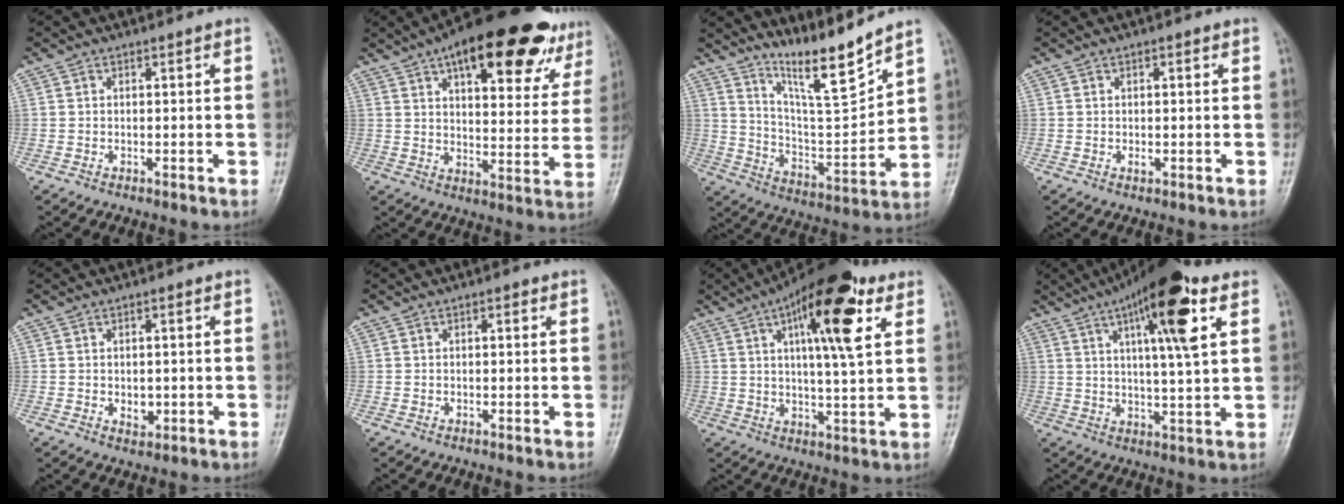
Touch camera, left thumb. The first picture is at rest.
{"total": 25.5, "force": [15.2, 10.0, 17.8], "torque": [-0.215, -0.015, 0.207]}
{"total": 12.5, "force": [10.4, 0.5, 7.0], "torque": [-0.107, -0.081, 0.192]}
{"total": 1.6, "force": [0.1, 0.9, 1.2], "torque": [-0.013, 0.002, 0.001]}
{"total": 3.2, "force": [-0.1, 2.2, 2.3], "torque": [-0.020, -0.003, 0.002]}
{"total": 1.1, "force": [0.4, 0.6, 0.8], "torque": [-0.007, 0.004, 0.002]}
{"total": 17.2, "force": [7.3, 5.0, 14.7], "torque": [-0.202, -0.010, 0.107]}
{"total": 15.8, "force": [7.0, 3.3, 13.8], "torque": [-0.209, -0.010, 0.105]}